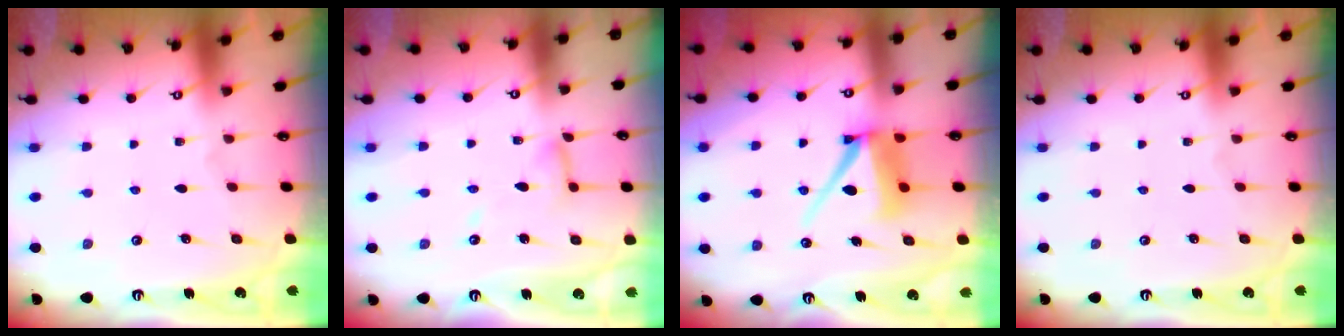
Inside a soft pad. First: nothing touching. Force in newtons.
{"total": 7.0, "press": 7.0, "slide": 0.6}
{"total": 9.7, "press": 9.6, "slide": 1.1}
{"total": 0.0}